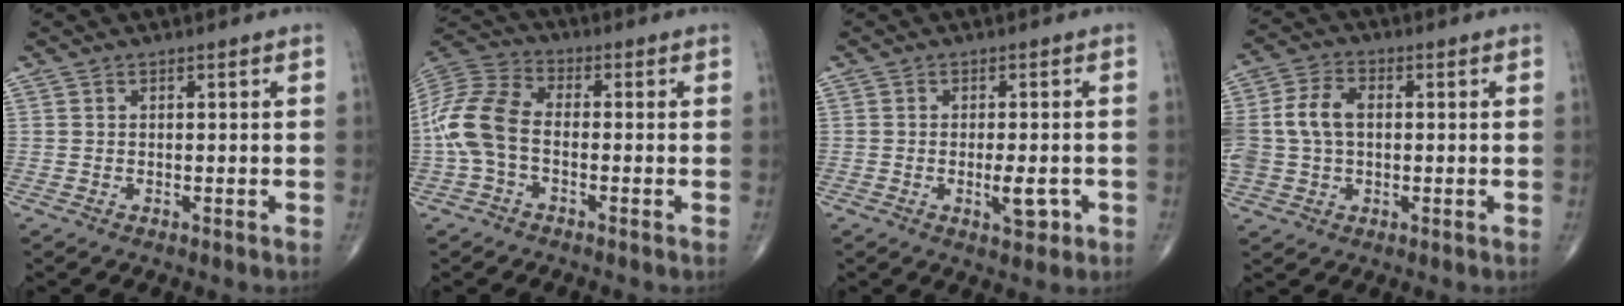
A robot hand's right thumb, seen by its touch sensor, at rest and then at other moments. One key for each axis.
{"total": 11.7, "fx": -1.9, "fy": 7.0, "fz": 9.2, "tx": -0.202, "ty": 0.031, "tz": -0.048}
{"total": 4.4, "fx": -1.3, "fy": 1.7, "fz": 3.8, "tx": -0.051, "ty": -0.002, "tz": -0.014}
{"total": 10.2, "fx": 0.6, "fy": 7.1, "fz": 7.3, "tx": -0.152, "ty": 0.024, "tz": 0.012}